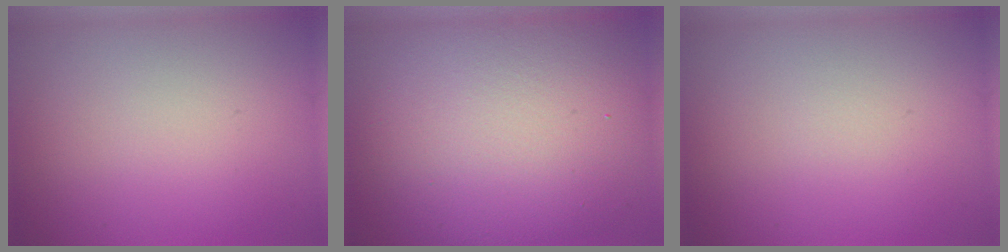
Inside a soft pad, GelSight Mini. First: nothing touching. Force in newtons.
{"total": 13.2, "press": 13.2, "slide": 0.2}
{"total": 0.0}